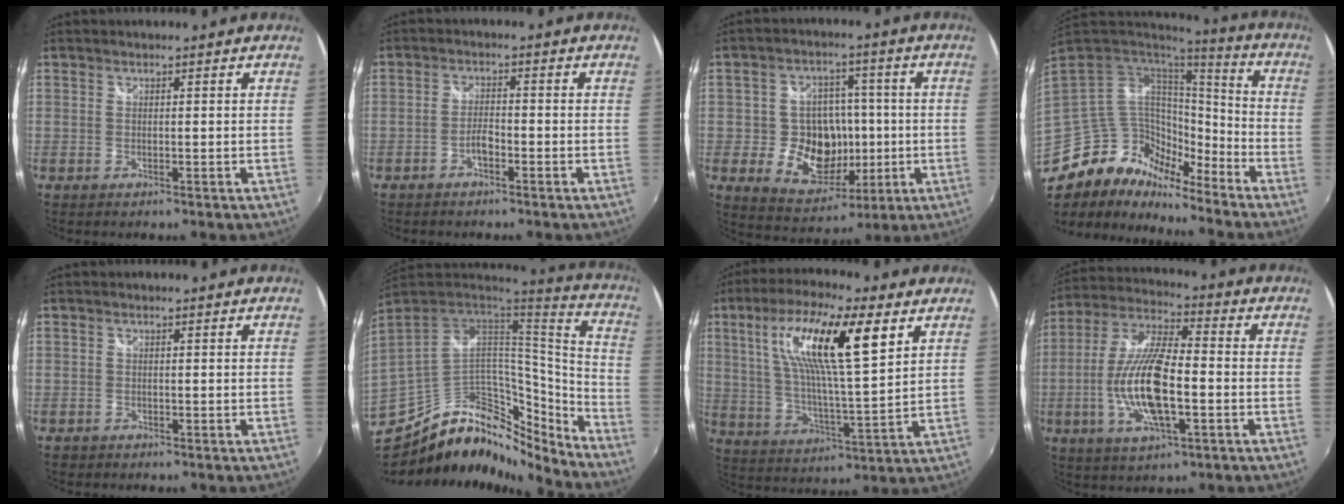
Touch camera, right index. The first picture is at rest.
{"total": 2.4, "force": [-1.6, 0.8, 1.6], "torque": [-0.037, 0.005, -0.032]}
{"total": 12.7, "force": [-2.0, 10.5, 6.8], "torque": [-0.147, 0.012, -0.017]}
{"total": 15.2, "force": [-11.9, 7.4, 6.0], "torque": [-0.119, -0.002, -0.227]}
{"total": 1.1, "force": [-0.7, 0.8, 0.0], "torque": [-0.005, 0.000, -0.014]}
{"total": 26.6, "force": [-19.3, 14.2, 11.4], "torque": [-0.252, 0.038, -0.310]}
{"total": 18.0, "force": [7.5, 3.8, 15.9], "torque": [-0.280, 0.013, 0.131]}
{"total": 15.4, "force": [-3.5, 5.0, 14.1], "torque": [-0.287, -0.004, -0.066]}